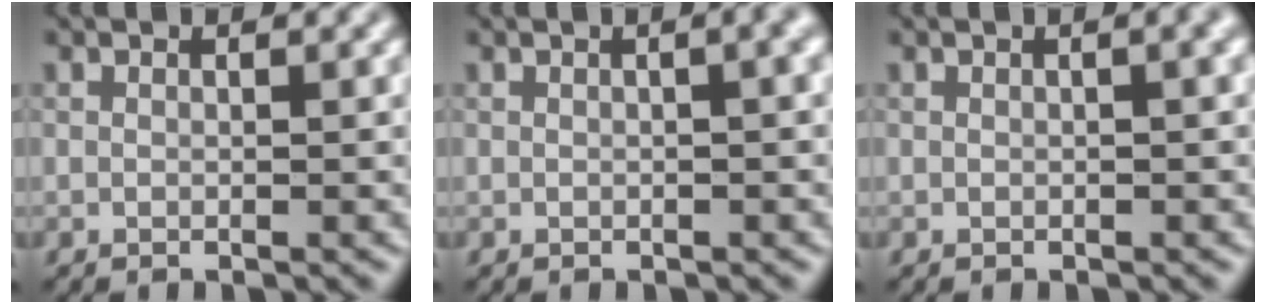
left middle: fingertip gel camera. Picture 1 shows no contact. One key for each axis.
{"total": 3.2, "fx": 0.7, "fy": 1.3, "fz": 2.8, "tx": -0.021, "ty": 0.013, "tz": 0.001}
{"total": 2.2, "fx": 0.5, "fy": 0.7, "fz": 2.0, "tx": -0.019, "ty": 0.007, "tz": 0.003}